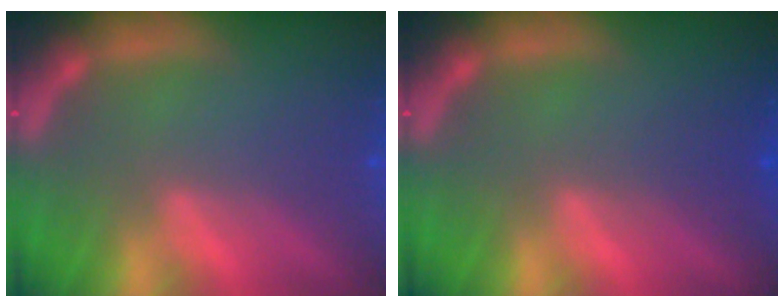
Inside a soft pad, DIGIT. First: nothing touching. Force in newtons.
{"total": 1.5}